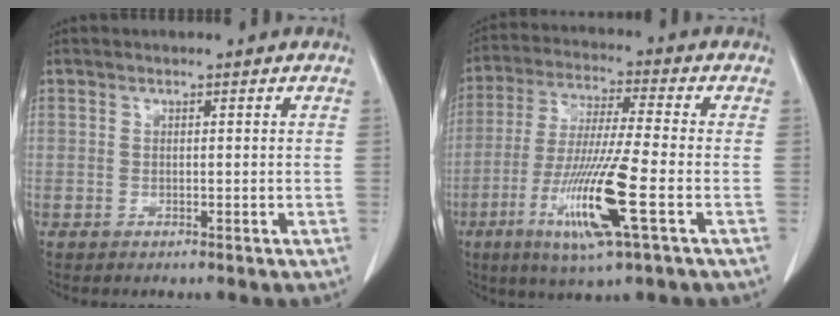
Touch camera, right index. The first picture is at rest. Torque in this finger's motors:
{"motor_torque": [1.95, -0.19, 0.46, 0.13]}